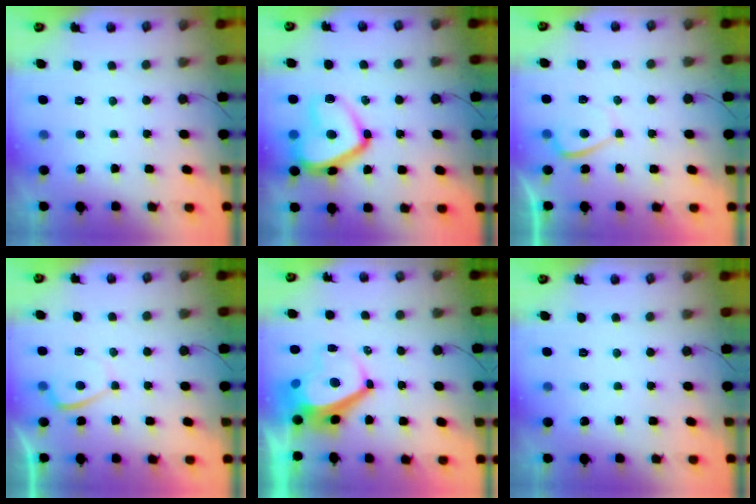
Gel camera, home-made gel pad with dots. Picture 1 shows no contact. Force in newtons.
{"total": 16.7, "press": 16.7, "slide": 1.4}
{"total": 2.9, "press": 2.8, "slide": 0.6}
{"total": 2.9, "press": 2.8, "slide": 0.6}
{"total": 6.9, "press": 6.9, "slide": 0.8}
{"total": 0.0}